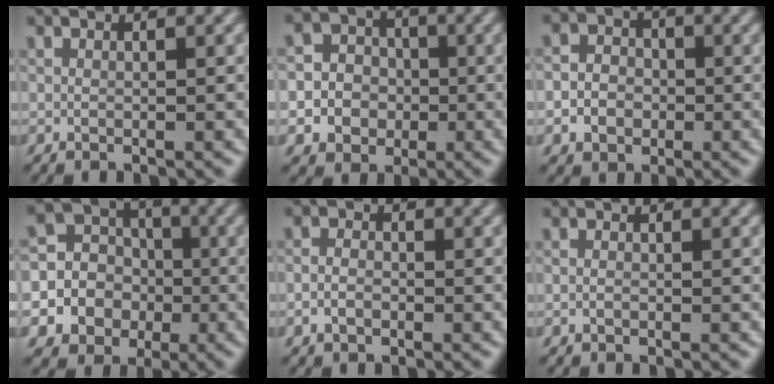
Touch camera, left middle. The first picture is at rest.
{"total": 6.9, "force": [-1.7, 6.4, 1.6], "torque": [-0.016, 0.010, -0.058]}
{"total": 3.7, "force": [-0.8, 3.2, 1.6], "torque": [-0.002, 0.003, -0.028]}
{"total": 7.8, "force": [-1.8, 7.3, 2.2], "torque": [-0.048, 0.009, -0.048]}
{"total": 1.5, "force": [-0.6, 0.9, 0.9], "torque": [-0.019, 0.001, -0.016]}
{"total": 0.5, "force": [-0.2, 0.3, 0.4], "torque": [-0.009, -0.002, -0.005]}